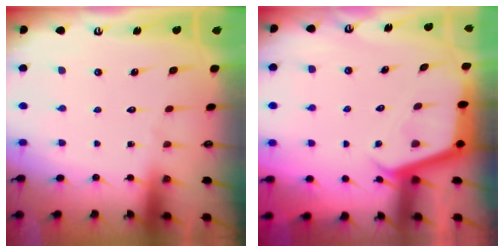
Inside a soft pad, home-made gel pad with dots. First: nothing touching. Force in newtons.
{"total": 4.0, "press": 4.0, "slide": 0.2}